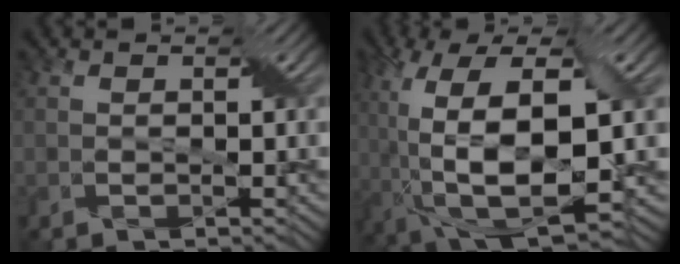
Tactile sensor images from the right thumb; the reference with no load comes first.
{"total": 16.1, "force": [-0.4, 7.3, 14.3], "torque": [-0.296, -0.009, 0.005]}